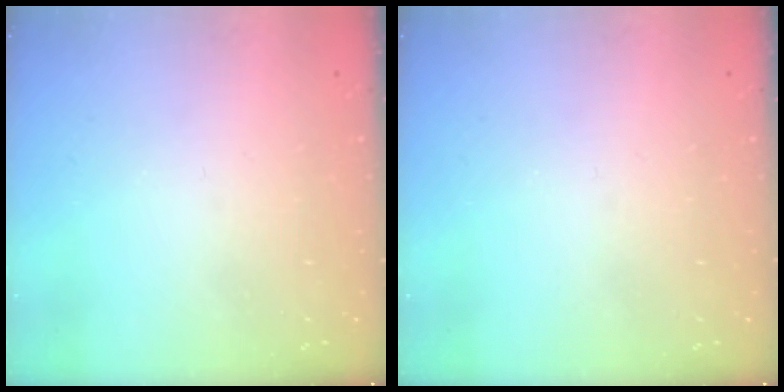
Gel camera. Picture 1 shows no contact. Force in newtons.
{"total": 0.0}